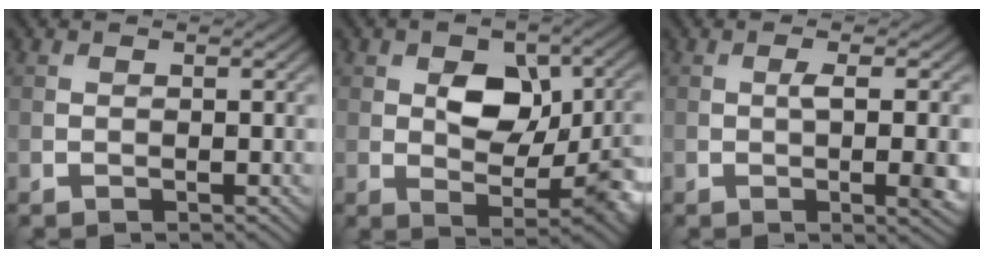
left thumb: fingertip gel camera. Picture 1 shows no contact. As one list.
[{"total": 8.9, "force": [0.8, 5.1, 7.3], "torque": [-0.105, 0.001, 0.012]}, {"total": 4.4, "force": [-0.2, 0.8, 4.4], "torque": [-0.074, -0.001, 0.000]}]